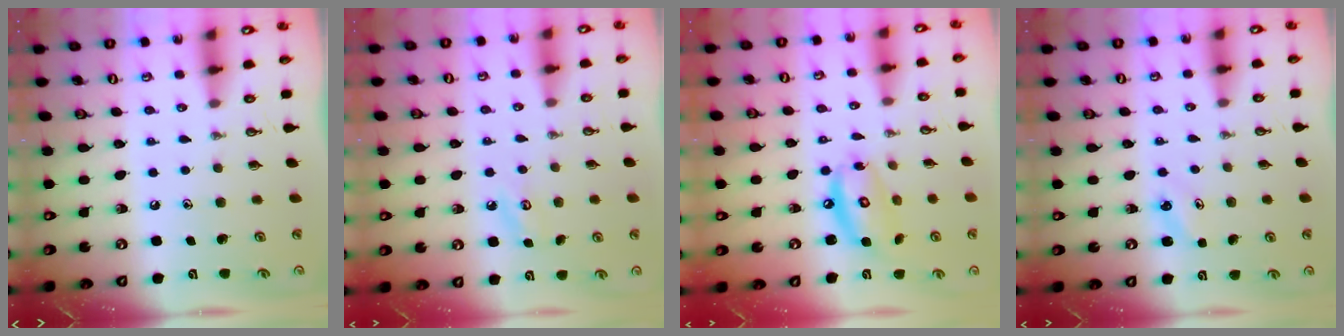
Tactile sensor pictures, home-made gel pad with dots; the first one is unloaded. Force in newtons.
{"total": 5.1, "press": 5.1, "slide": 0.8}
{"total": 11.2, "press": 11.1, "slide": 1.2}
{"total": 3.6, "press": 3.6, "slide": 0.3}